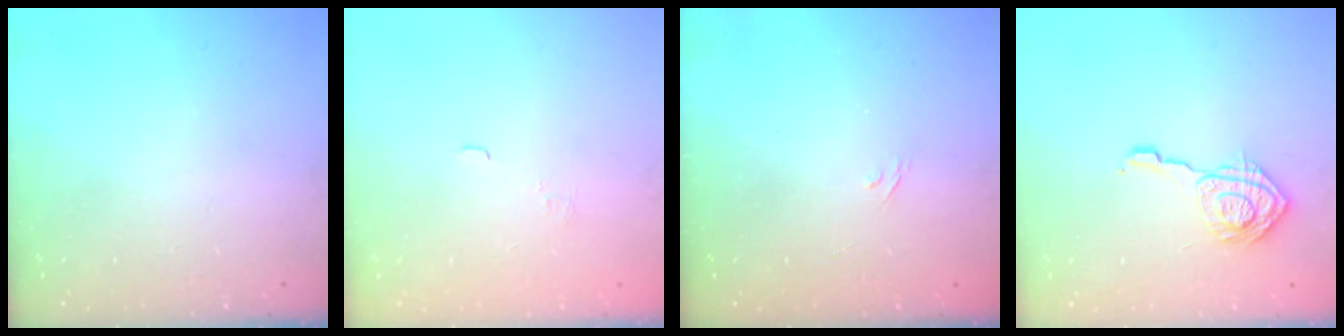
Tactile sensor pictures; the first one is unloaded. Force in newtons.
{"total": 1.8, "press": 1.3, "slide": 1.2}
{"total": 2.0, "press": 1.7, "slide": 1.2}
{"total": 13.1, "press": 13.1, "slide": 0.3}